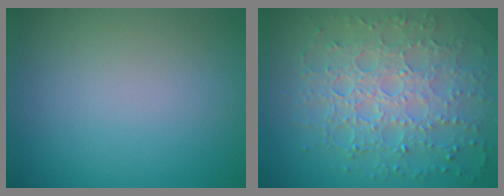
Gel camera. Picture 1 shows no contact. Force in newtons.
{"total": 7.7, "press": 5.5, "slide": 5.4}